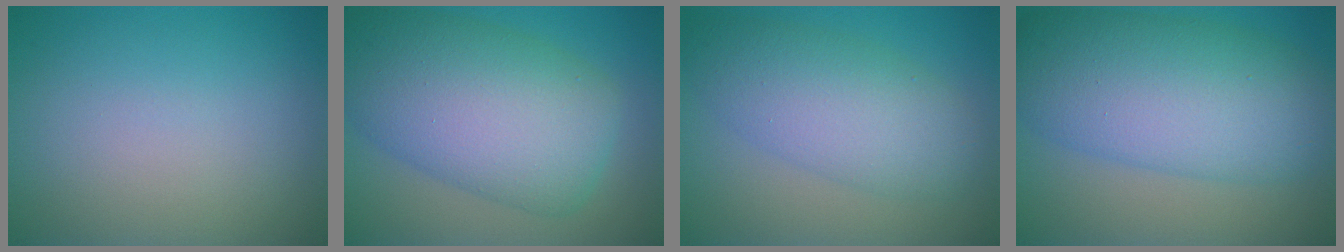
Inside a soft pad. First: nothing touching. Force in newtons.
{"total": 11.7, "press": 11.7, "slide": 0.2}
{"total": 6.3, "press": 6.3, "slide": 0.1}
{"total": 10.4, "press": 10.4, "slide": 0.4}